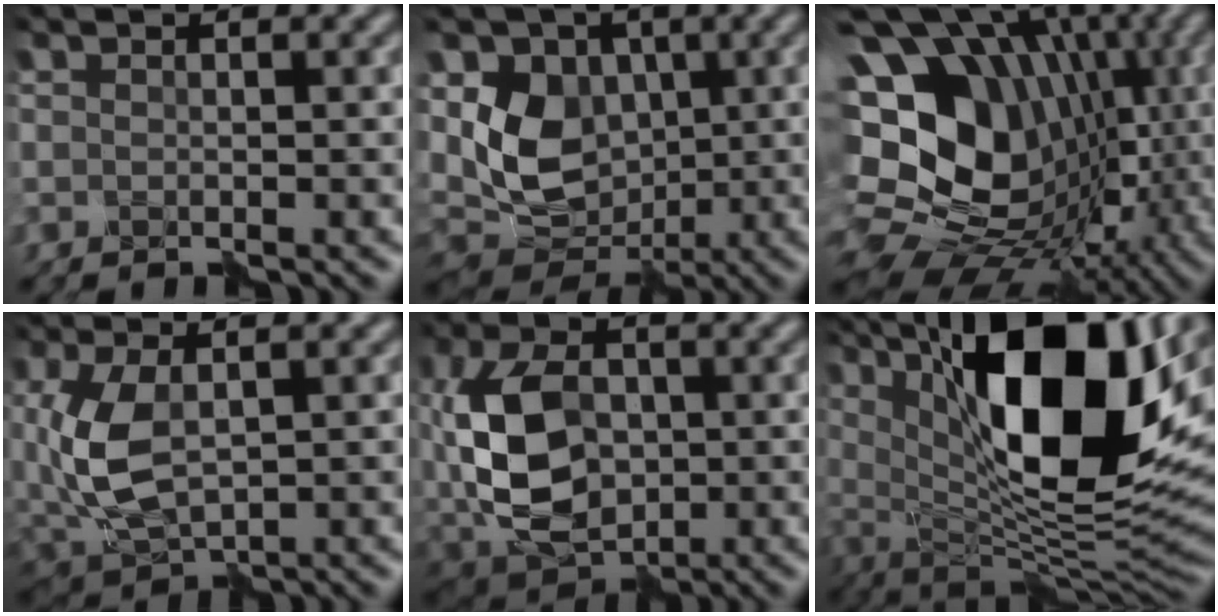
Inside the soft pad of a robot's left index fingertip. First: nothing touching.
{"total": 7.5, "force": [0.9, 5.9, 4.6], "torque": [-0.094, -0.014, 0.018]}
{"total": 18.7, "force": [1.7, 14.3, 11.9], "torque": [-0.214, 0.006, 0.051]}
{"total": 6.3, "force": [0.2, 3.6, 5.2], "torque": [-0.126, 0.002, 0.008]}
{"total": 9.9, "force": [-0.2, 6.6, 7.4], "torque": [-0.168, 0.002, -0.007]}
{"total": 16.5, "force": [5.6, 6.0, 14.3], "torque": [-0.223, -0.002, 0.086]}